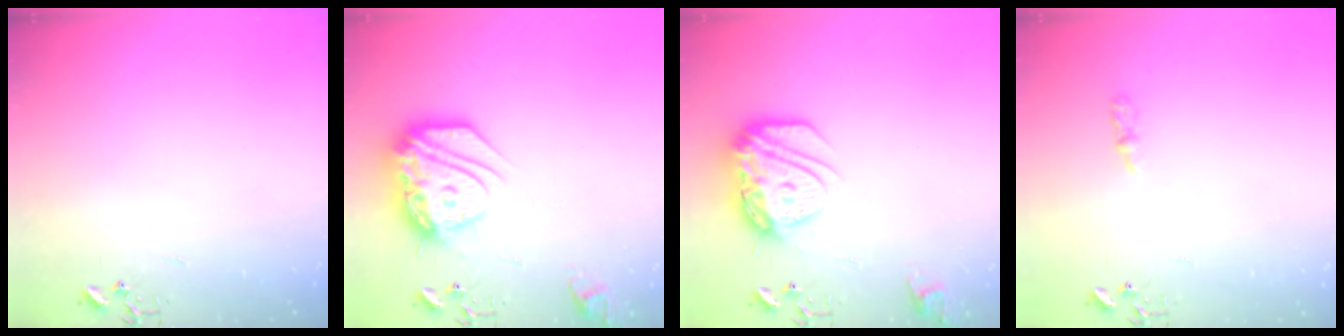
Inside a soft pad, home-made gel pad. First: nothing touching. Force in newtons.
{"total": 20.9, "press": 20.8, "slide": 1.7}
{"total": 16.5, "press": 16.5, "slide": 1.6}
{"total": 3.2, "press": 3.2, "slide": 0.4}